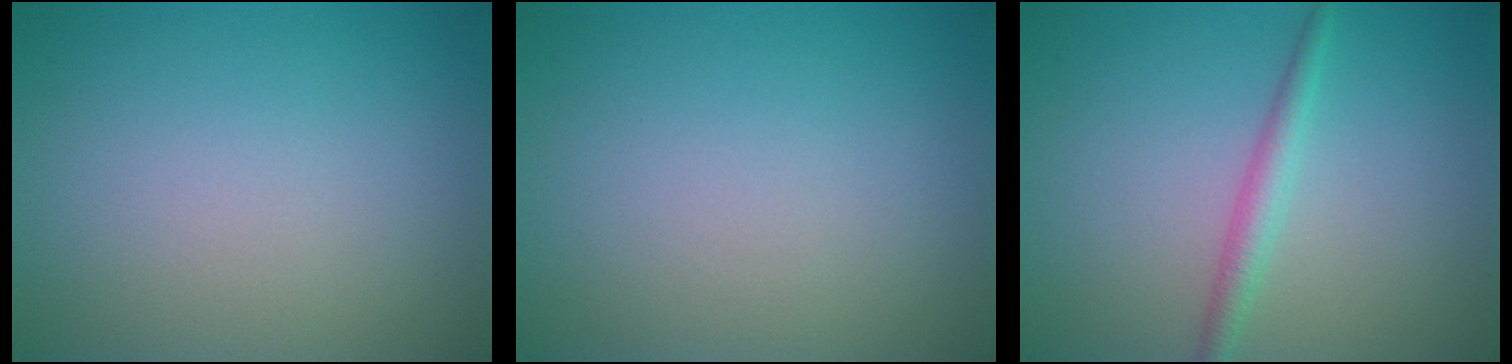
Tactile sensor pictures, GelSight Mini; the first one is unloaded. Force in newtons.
{"total": 0.0}
{"total": 1.9, "press": 1.9, "slide": 0.0}